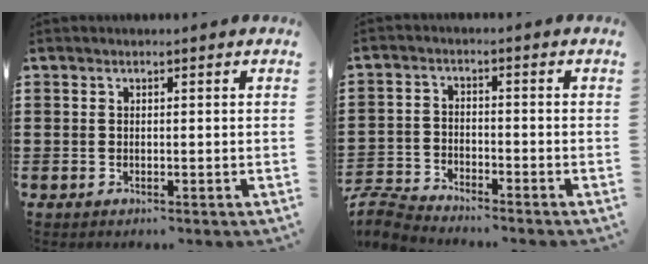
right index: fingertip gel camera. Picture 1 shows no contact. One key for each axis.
{"total": 4.4, "fx": -4.4, "fy": 0.4, "fz": 0.5, "tx": -0.033, "ty": -0.005, "tz": -0.096}